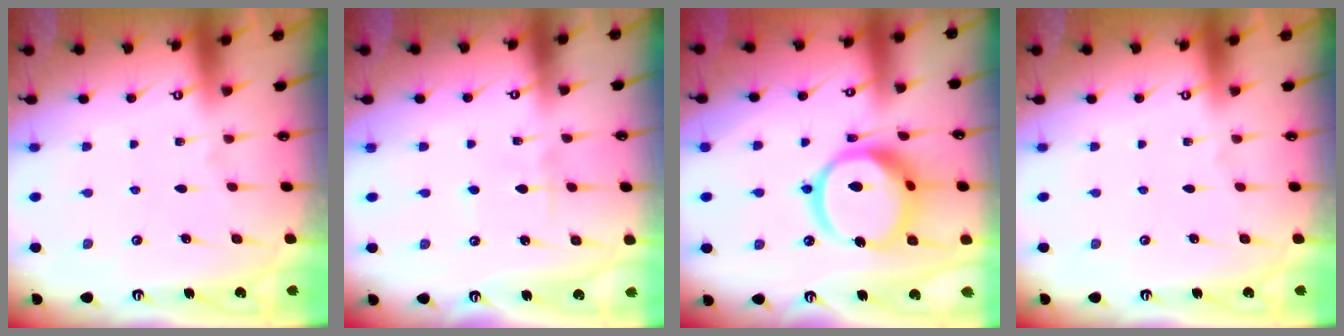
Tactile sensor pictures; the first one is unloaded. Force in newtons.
{"total": 2.9, "press": 2.9, "slide": 0.3}
{"total": 18.0, "press": 17.9, "slide": 2.1}
{"total": 0.0}